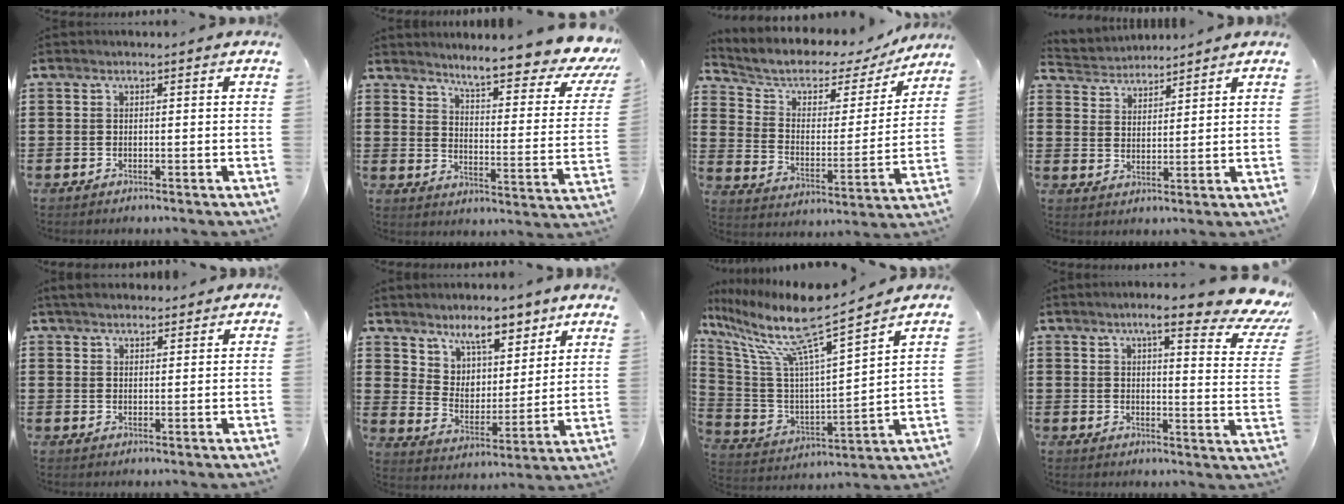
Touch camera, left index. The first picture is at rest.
{"total": 7.1, "force": [6.0, -0.3, 3.8], "torque": [-0.083, -0.050, 0.093]}
{"total": 5.3, "force": [4.3, 2.6, 1.8], "torque": [-0.064, -0.030, 0.069]}
{"total": 3.4, "force": [3.3, 0.7, -0.5], "torque": [-0.007, -0.012, 0.060]}
{"total": 3.2, "force": [3.0, 0.8, 0.8], "torque": [-0.023, 0.002, 0.056]}
{"total": 6.8, "force": [6.3, 2.4, 0.7], "torque": [-0.044, -0.044, 0.114]}
{"total": 12.8, "force": [9.8, 0.8, 8.2], "torque": [-0.184, -0.069, 0.158]}
{"total": 9.7, "force": [7.0, 1.5, 6.6], "torque": [-0.107, -0.031, 0.111]}